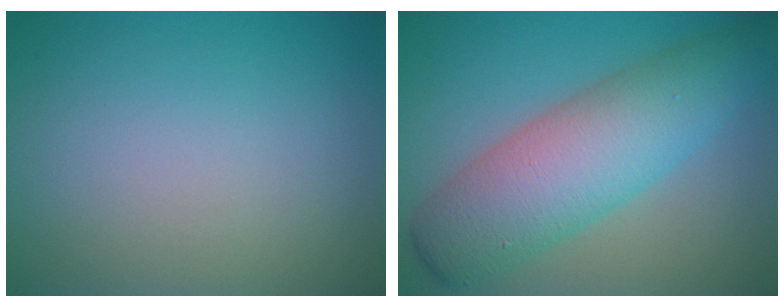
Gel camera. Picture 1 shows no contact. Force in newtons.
{"total": 8.2, "press": 8.2, "slide": 0.3}